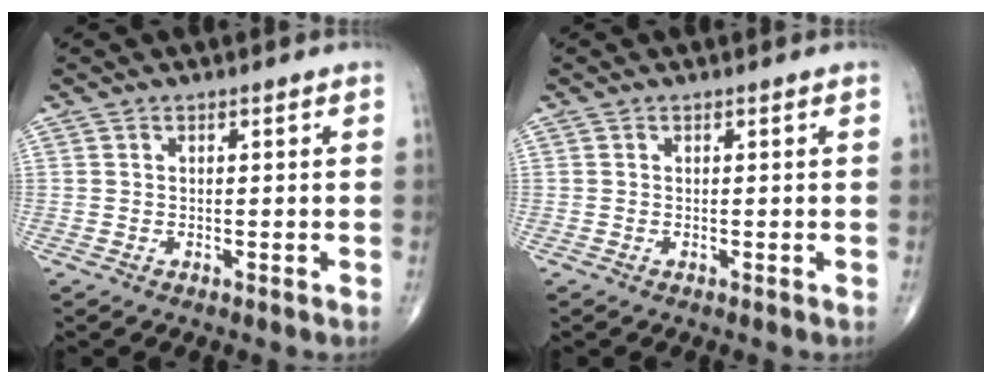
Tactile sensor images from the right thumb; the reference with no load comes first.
{"total": 0.0}